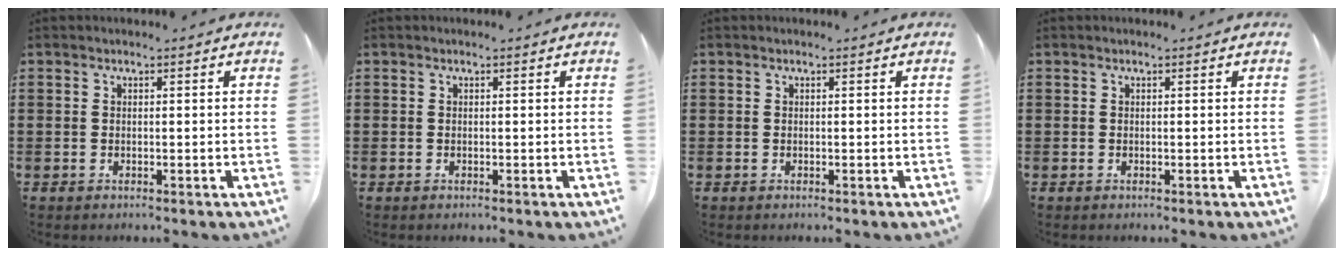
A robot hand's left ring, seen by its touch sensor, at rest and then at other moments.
{"total": 0.0}
{"total": 0.0}
{"total": 0.0}